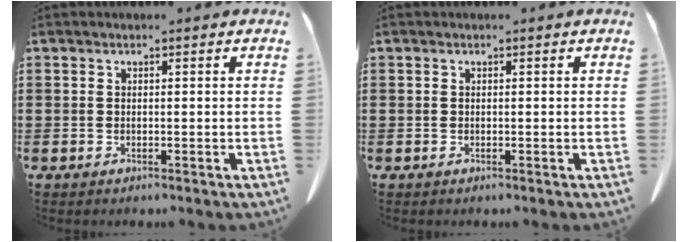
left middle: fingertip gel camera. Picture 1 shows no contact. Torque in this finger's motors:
{"motor_torque": [0.10, -0.09, 0.01, 0.01]}